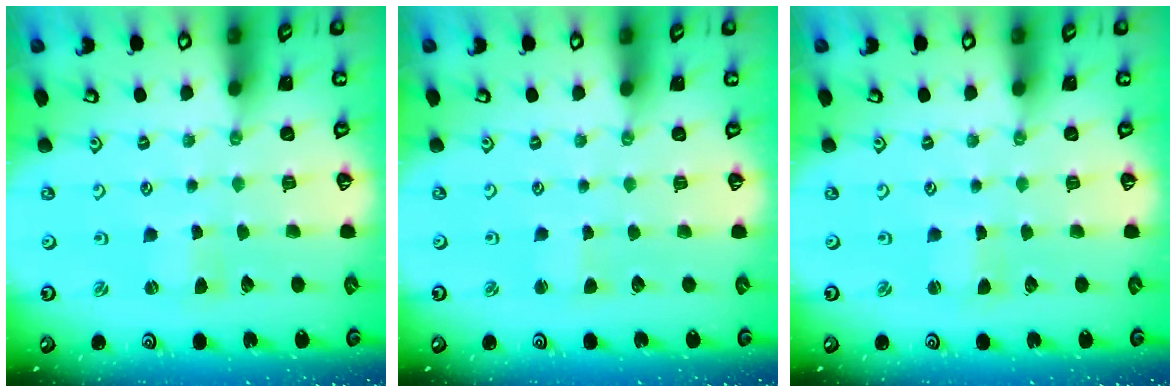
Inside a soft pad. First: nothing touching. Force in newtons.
{"total": 1.4, "press": 1.4, "slide": 0.3}
{"total": 0.9, "press": 0.9, "slide": 0.0}